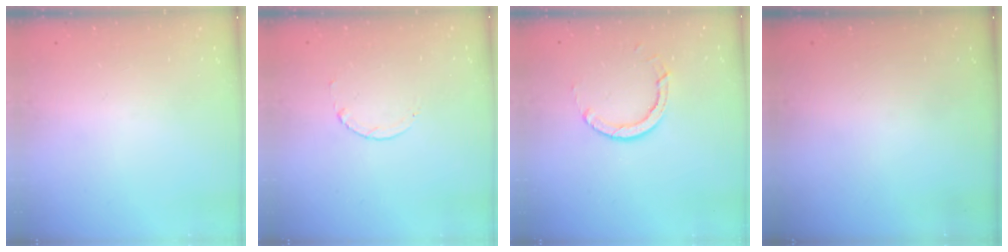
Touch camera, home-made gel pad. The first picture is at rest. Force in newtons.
{"total": 2.3, "press": 2.3, "slide": 0.3}
{"total": 5.6, "press": 5.6, "slide": 0.2}
{"total": 0.0}